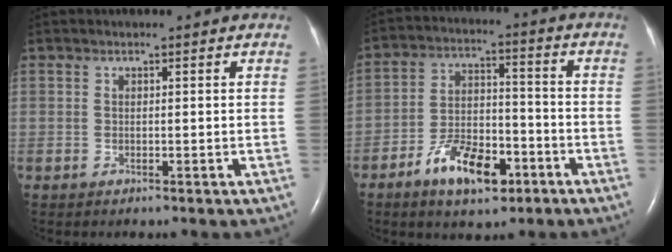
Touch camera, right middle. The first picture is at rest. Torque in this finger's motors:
{"motor_torque": [1.11, -1.02, 0.36, 0.12]}